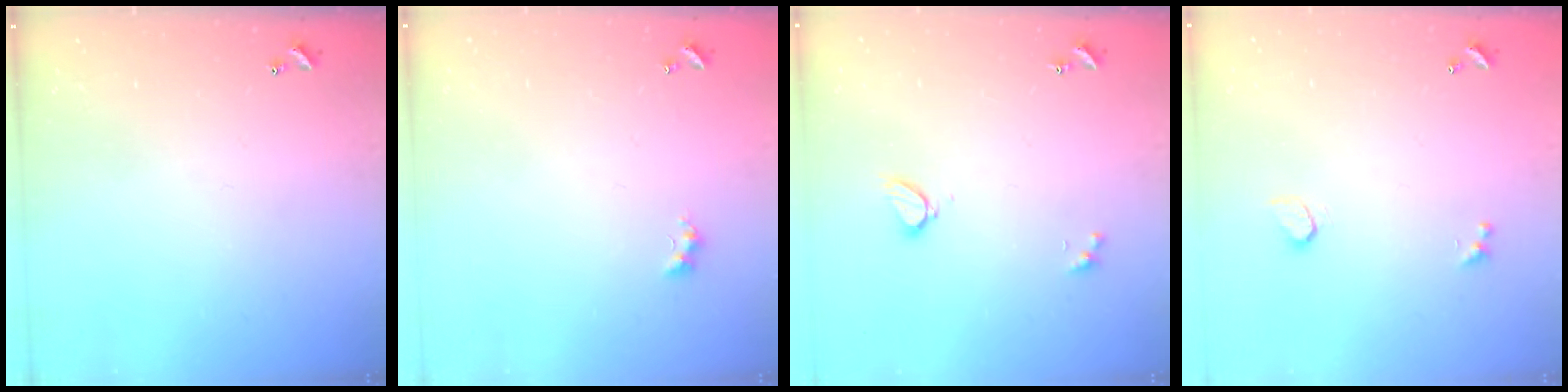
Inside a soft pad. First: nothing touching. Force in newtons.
{"total": 2.7, "press": 2.6, "slide": 0.6}
{"total": 2.2, "press": 2.2, "slide": 0.3}
{"total": 0.9, "press": 0.8, "slide": 0.4}